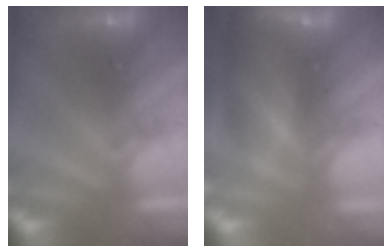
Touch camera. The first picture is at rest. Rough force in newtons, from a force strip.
{"total": 10.8}